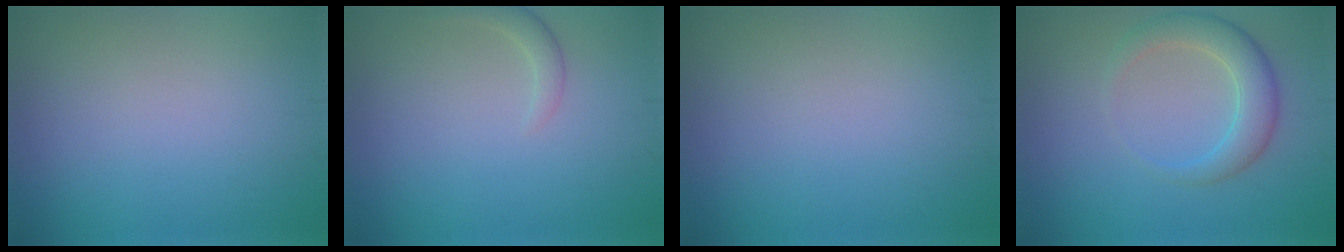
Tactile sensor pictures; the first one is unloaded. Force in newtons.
{"total": 1.4, "press": 1.4, "slide": 0.1}
{"total": 0.0}
{"total": 3.9, "press": 3.9, "slide": 0.3}